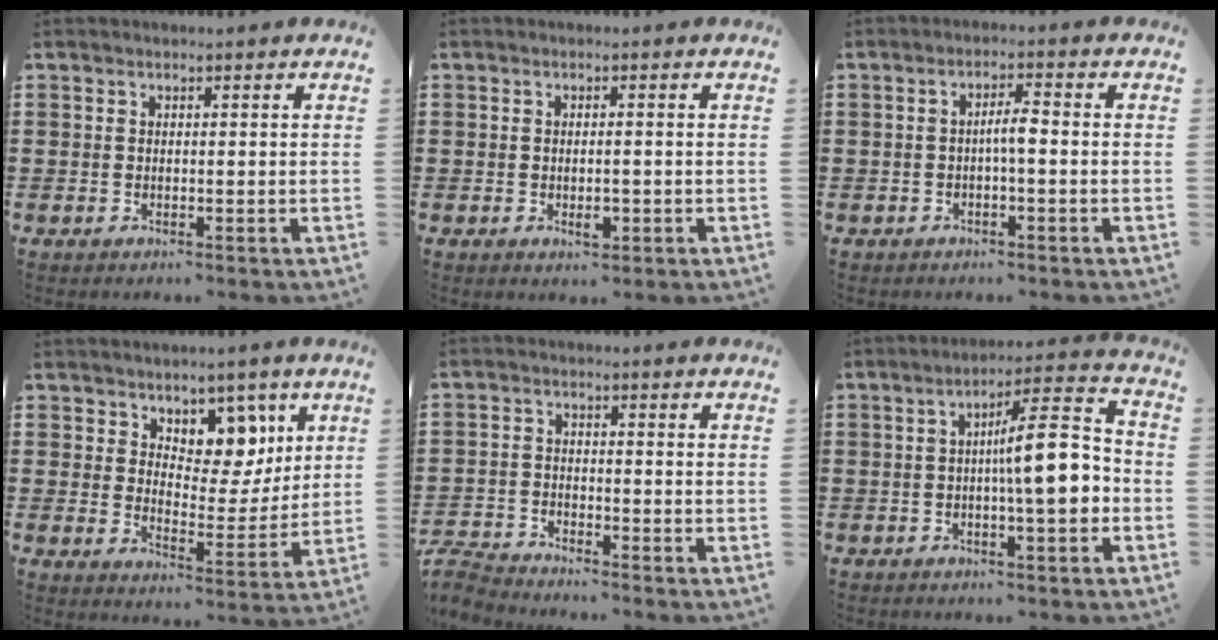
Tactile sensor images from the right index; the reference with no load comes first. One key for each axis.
{"total": 2.3, "fx": -0.7, "fy": 0.8, "fz": 2.1, "tx": -0.038, "ty": 0.000, "tz": -0.011}
{"total": 2.9, "fx": -0.5, "fy": 0.5, "fz": 2.8, "tx": -0.052, "ty": 0.004, "tz": -0.012}
{"total": 7.3, "fx": 4.8, "fy": 4.9, "fz": 2.4, "tx": -0.048, "ty": -0.028, "tz": 0.082}
{"total": 3.3, "fx": -3.3, "fy": 0.3, "fz": 0.2, "tx": -0.016, "ty": -0.001, "tz": -0.073}
{"total": 10.1, "fx": -1.0, "fy": 2.2, "fz": 9.8, "tx": -0.139, "ty": -0.004, "tz": -0.026}